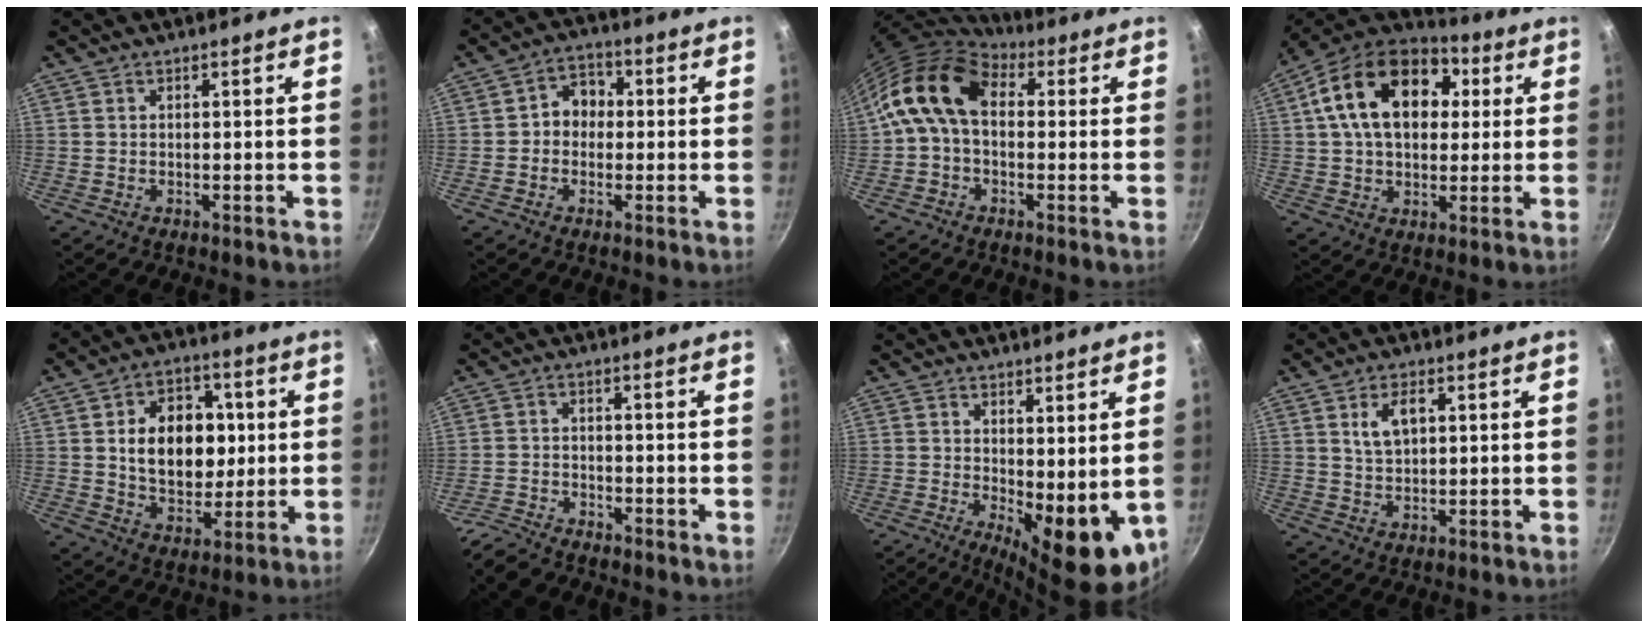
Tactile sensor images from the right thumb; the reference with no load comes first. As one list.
[{"total": 5.7, "force": [0.0, 4.8, 3.0], "torque": [-0.011, 0.015, -0.012]}, {"total": 11.2, "force": [1.7, 7.8, 7.9], "torque": [-0.124, 0.021, 0.011]}, {"total": 20.8, "force": [5.0, 14.0, 14.5], "torque": [-0.226, 0.018, 0.068]}, {"total": 15.8, "force": [2.0, 11.4, 10.7], "torque": [-0.120, 0.001, 0.034]}, {"total": 4.9, "force": [-4.6, 1.1, 1.2], "torque": [-0.031, 0.024, -0.097]}, {"total": 10.5, "force": [0.2, 4.4, 9.5], "torque": [-0.104, -0.016, 0.017]}, {"total": 5.3, "force": [1.8, 3.0, 4.0], "torque": [-0.060, -0.004, 0.035]}]